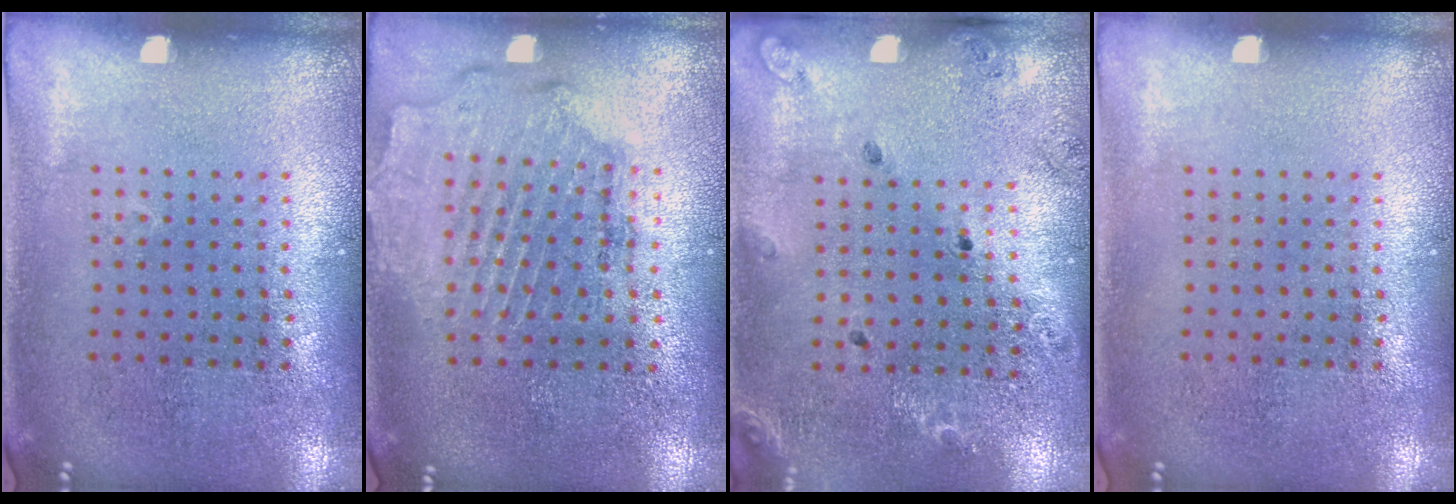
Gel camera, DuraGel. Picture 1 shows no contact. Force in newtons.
{"total": 1.9, "press": 1.7, "slide": 0.7}
{"total": 1.3, "press": 1.3, "slide": 0.3}
{"total": 0.0}